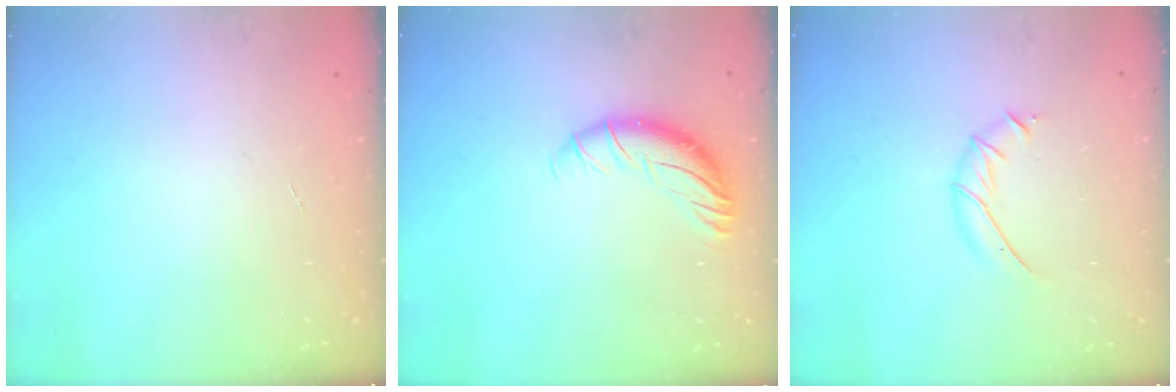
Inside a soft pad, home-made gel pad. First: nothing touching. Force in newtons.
{"total": 9.6, "press": 9.4, "slide": 1.9}
{"total": 7.1, "press": 7.0, "slide": 0.6}